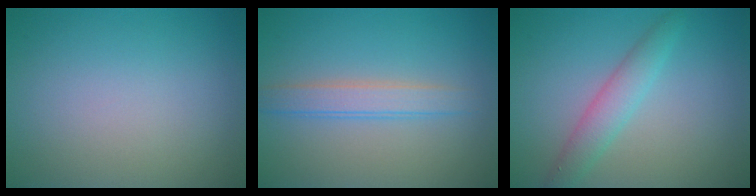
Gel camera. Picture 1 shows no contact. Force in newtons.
{"total": 2.5, "press": 2.5, "slide": 0.2}
{"total": 2.8, "press": 2.8, "slide": 0.0}